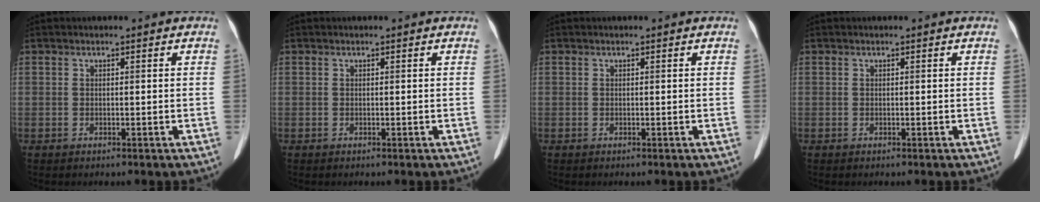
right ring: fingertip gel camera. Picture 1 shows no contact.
{"total": 0.0}
{"total": 0.0}
{"total": 0.0}